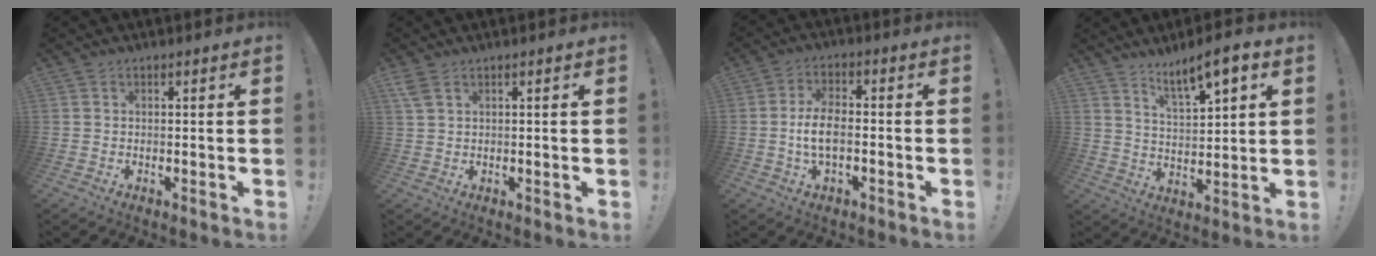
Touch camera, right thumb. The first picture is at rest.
{"total": 3.4, "force": [2.0, 1.1, 2.5], "torque": [-0.052, -0.001, 0.039]}
{"total": 8.0, "force": [-1.8, 3.8, 6.8], "torque": [-0.128, 0.005, -0.031]}
{"total": 8.9, "force": [6.4, 1.7, 6.0], "torque": [-0.099, -0.037, 0.107]}